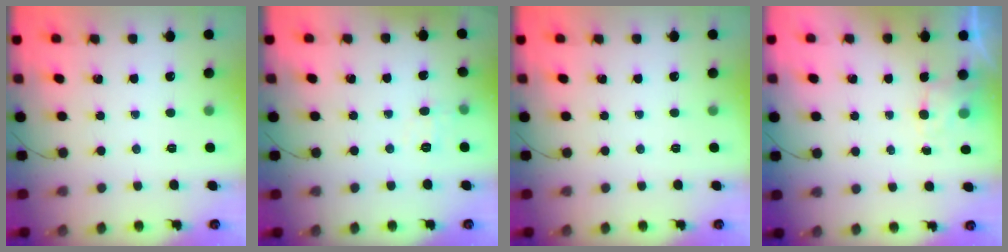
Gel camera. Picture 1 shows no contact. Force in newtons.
{"total": 5.3, "press": 5.0, "slide": 1.5}
{"total": 0.0}
{"total": 4.0, "press": 3.8, "slide": 1.2}